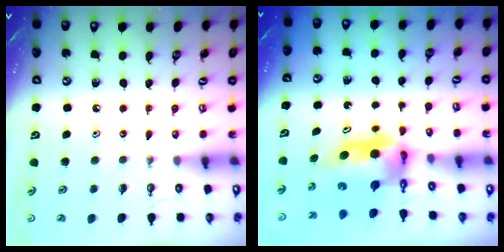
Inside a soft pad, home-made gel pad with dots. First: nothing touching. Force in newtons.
{"total": 5.6, "press": 5.5, "slide": 0.5}